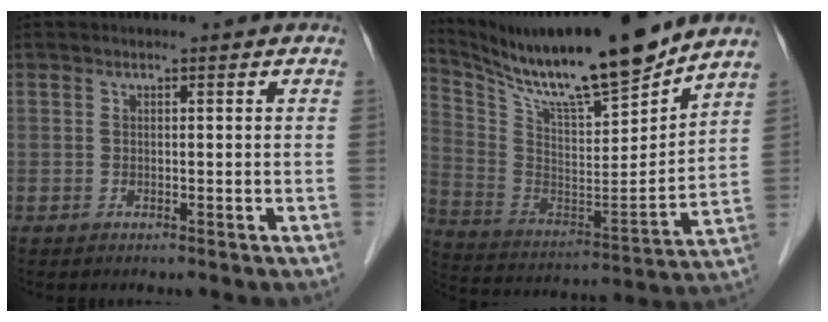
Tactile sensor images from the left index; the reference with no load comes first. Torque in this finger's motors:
{"motor_torque": [0.31, -0.42, 0.33, 0.07]}